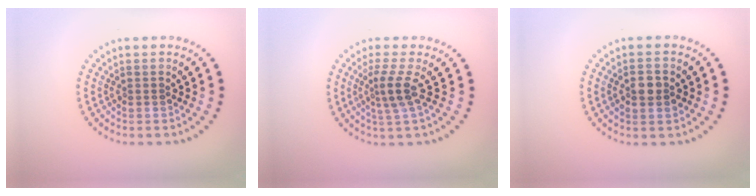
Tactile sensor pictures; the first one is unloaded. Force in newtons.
{"total": 2.6, "press": 1.8, "slide": 1.8}
{"total": 2.6, "press": 2.5, "slide": 0.3}